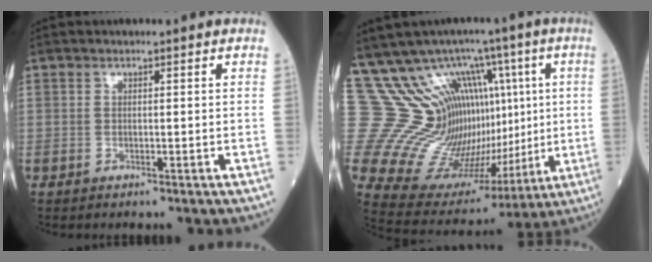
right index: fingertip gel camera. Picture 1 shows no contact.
{"total": 19.4, "force": [5.8, 13.8, 12.4], "torque": [-0.209, 0.073, 0.139]}